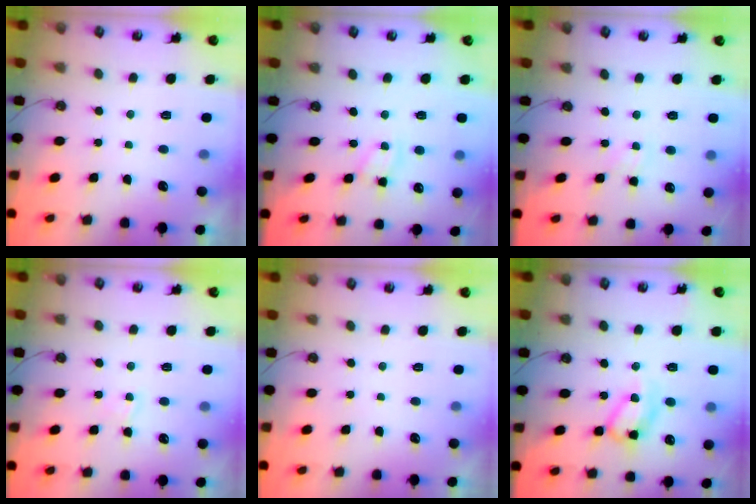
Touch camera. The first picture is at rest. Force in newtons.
{"total": 4.2, "press": 4.2, "slide": 0.5}
{"total": 0.9, "press": 0.9, "slide": 0.2}
{"total": 2.8, "press": 2.8, "slide": 0.4}
{"total": 0.0}
{"total": 12.5, "press": 12.5, "slide": 0.8}